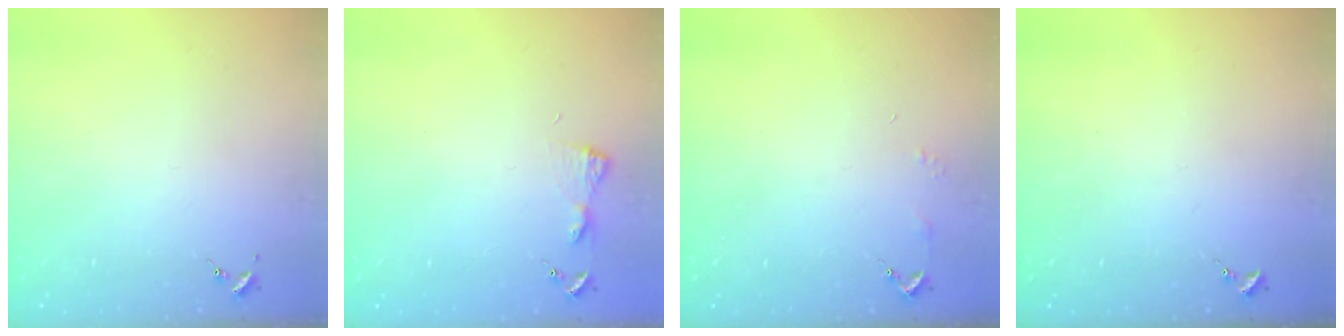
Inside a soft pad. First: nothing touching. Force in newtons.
{"total": 4.2, "press": 4.2, "slide": 0.5}
{"total": 2.9, "press": 2.8, "slide": 0.3}
{"total": 0.0}